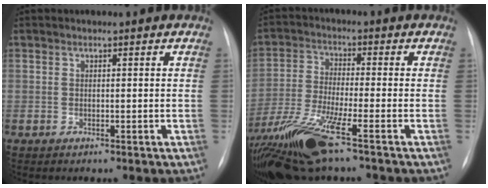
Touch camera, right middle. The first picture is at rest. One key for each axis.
{"total": 12.8, "fx": -8.3, "fy": 1.4, "fz": 9.7, "tx": -0.203, "ty": -0.030, "tz": -0.154}